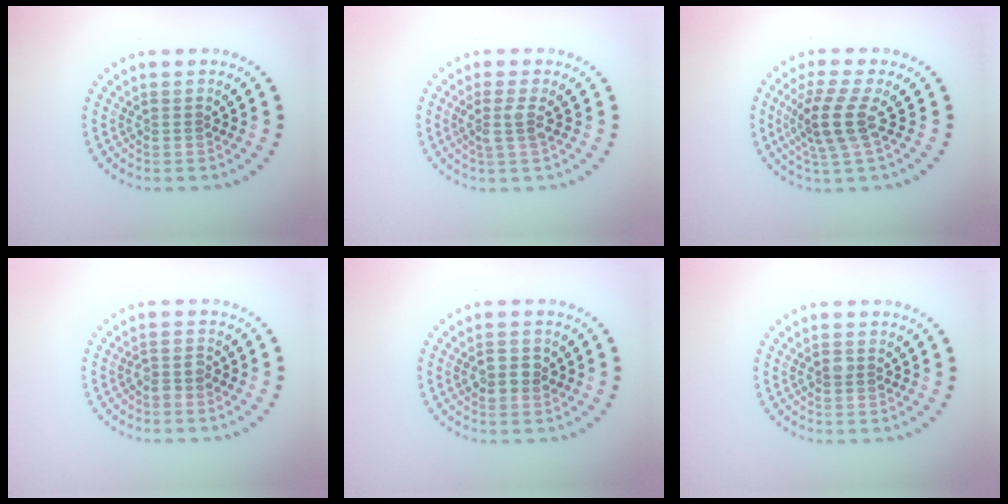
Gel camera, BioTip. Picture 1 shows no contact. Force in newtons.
{"total": 1.8, "press": 1.2, "slide": 1.3}
{"total": 3.7, "press": 2.8, "slide": 2.3}
{"total": 1.3, "press": 1.1, "slide": 0.7}
{"total": 2.2, "press": 2.2, "slide": 0.1}
{"total": 1.0, "press": 1.0, "slide": 0.0}